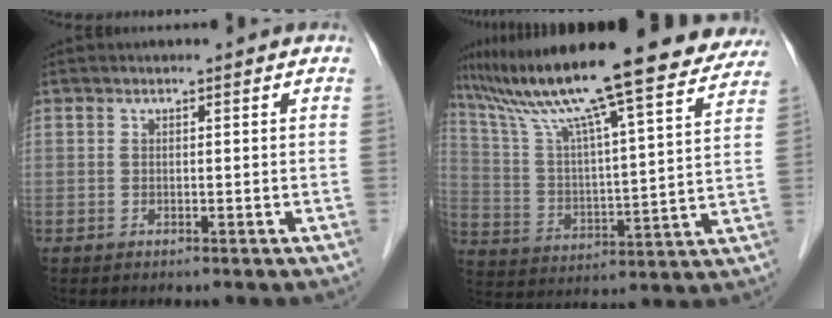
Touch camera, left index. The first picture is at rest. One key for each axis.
{"total": 27.2, "fx": 23.4, "fy": 1.6, "fz": 13.8, "tx": -0.232, "ty": -0.015, "tz": 0.338}